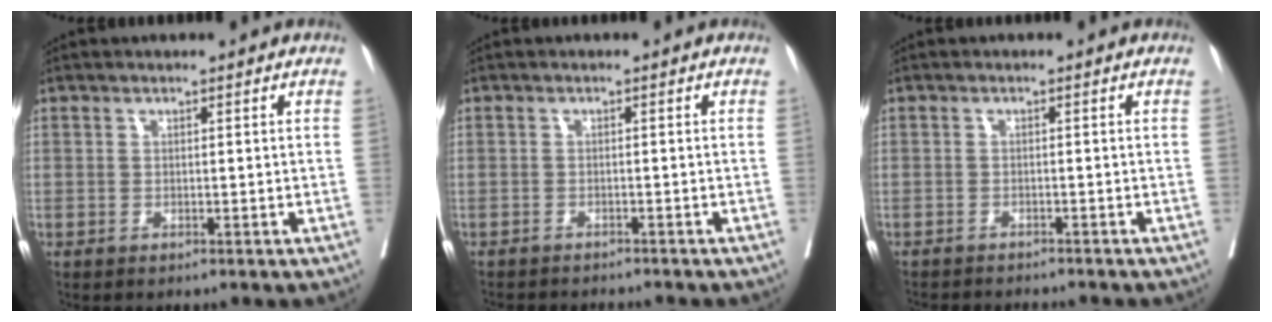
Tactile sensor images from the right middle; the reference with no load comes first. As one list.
[{"total": 6.5, "force": [-6.2, 0.9, 1.8], "torque": [-0.018, -0.008, -0.085]}, {"total": 7.2, "force": [-6.8, 1.0, 2.1], "torque": [-0.023, -0.009, -0.093]}]